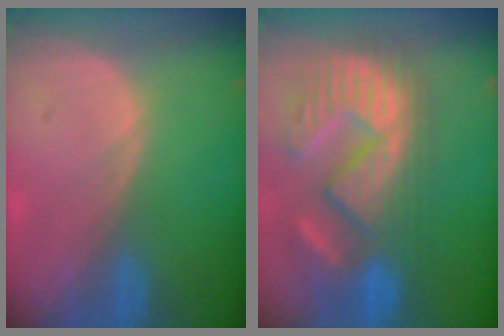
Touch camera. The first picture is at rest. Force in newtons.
{"total": 12.7, "press": 11.9, "slide": 4.5}